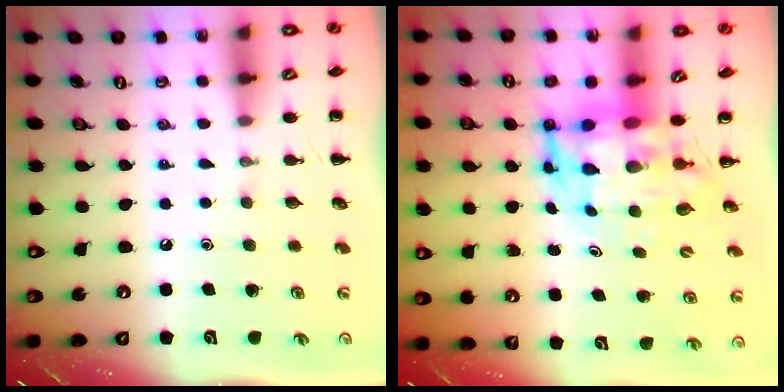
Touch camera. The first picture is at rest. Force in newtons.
{"total": 6.5, "press": 6.2, "slide": 2.0}